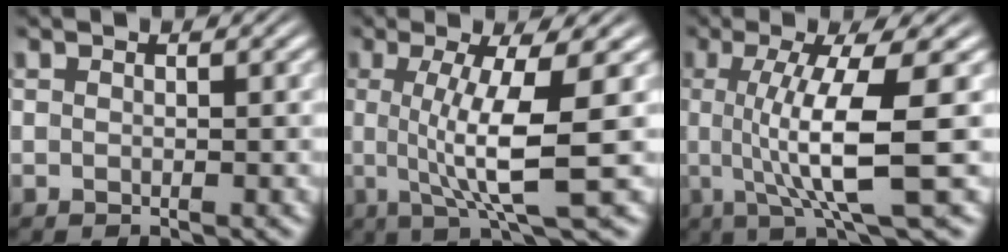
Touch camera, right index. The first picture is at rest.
{"total": 6.0, "force": [0.2, 0.4, 6.0], "torque": [-0.105, -0.015, 0.010]}
{"total": 6.9, "force": [-0.1, 0.6, 6.9], "torque": [-0.116, -0.012, 0.004]}